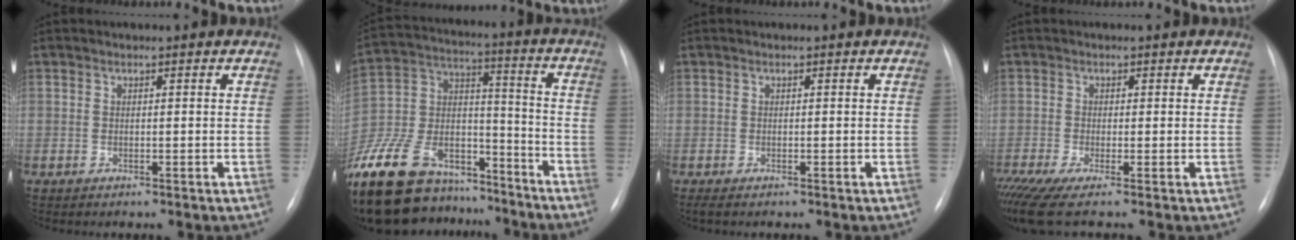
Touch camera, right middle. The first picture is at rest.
{"total": 27.3, "force": [-20.9, 12.8, 12.0], "torque": [-0.316, -0.002, -0.347]}
{"total": 0.6, "force": [-0.4, 0.1, 0.4], "torque": [-0.008, -0.003, -0.007]}
{"total": 5.8, "force": [-4.0, 0.2, 4.2], "torque": [-0.077, -0.018, -0.073]}